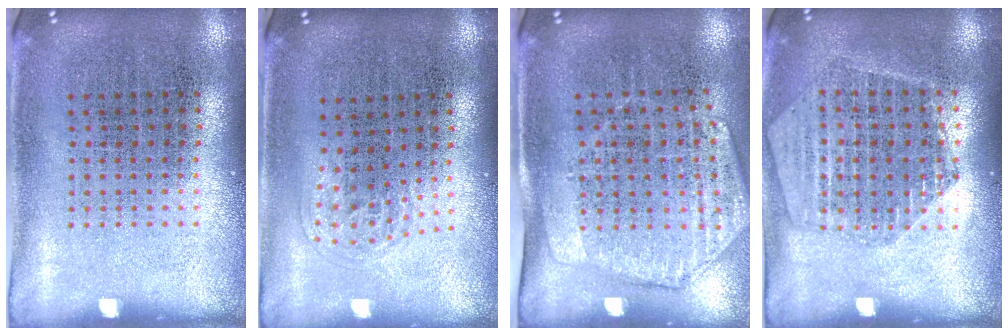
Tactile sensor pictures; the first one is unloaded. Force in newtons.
{"total": 1.0, "press": 0.6, "slide": 0.8}
{"total": 1.8, "press": 1.5, "slide": 1.0}
{"total": 1.7, "press": 1.6, "slide": 0.3}